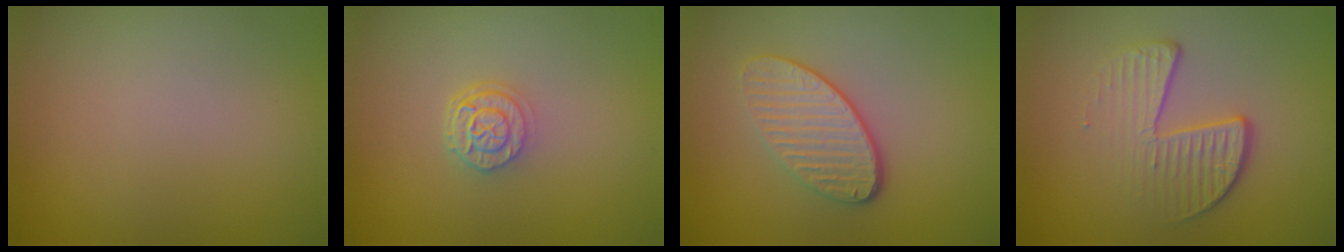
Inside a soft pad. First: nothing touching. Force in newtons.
{"total": 2.6, "press": 2.1, "slide": 1.5}
{"total": 3.9, "press": 3.3, "slide": 2.1}
{"total": 3.9, "press": 2.7, "slide": 2.8}